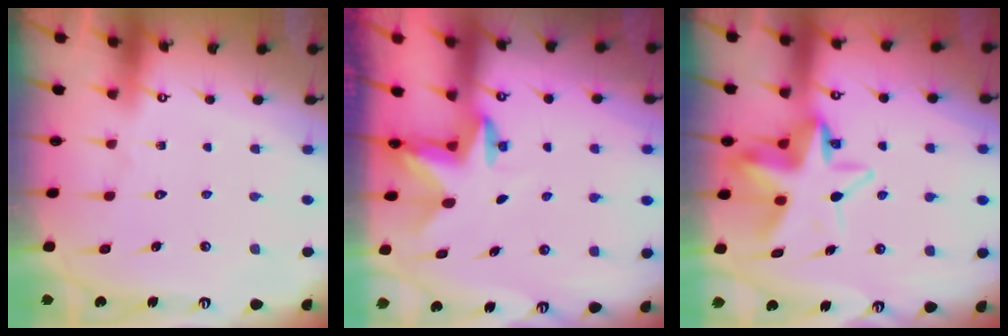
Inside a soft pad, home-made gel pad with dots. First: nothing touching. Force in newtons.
{"total": 2.4, "press": 2.4, "slide": 0.4}
{"total": 10.8, "press": 10.3, "slide": 3.1}